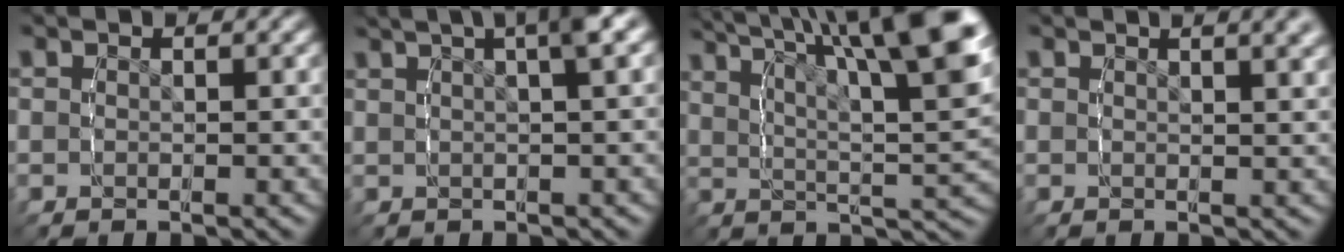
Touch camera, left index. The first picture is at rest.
{"total": 9.9, "force": [5.7, 5.1, 6.3], "torque": [-0.091, 0.029, 0.071]}
{"total": 11.2, "force": [4.2, 4.4, 9.4], "torque": [-0.104, 0.005, 0.057]}
{"total": 4.2, "force": [2.7, 1.4, 3.0], "torque": [-0.032, 0.012, 0.035]}